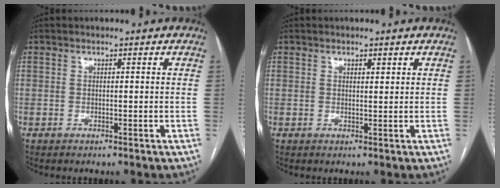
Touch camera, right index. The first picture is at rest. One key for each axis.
{"total": 0.9, "fx": 0.6, "fy": 0.3, "fz": 0.7, "tx": -0.012, "ty": -0.002, "tz": 0.008}